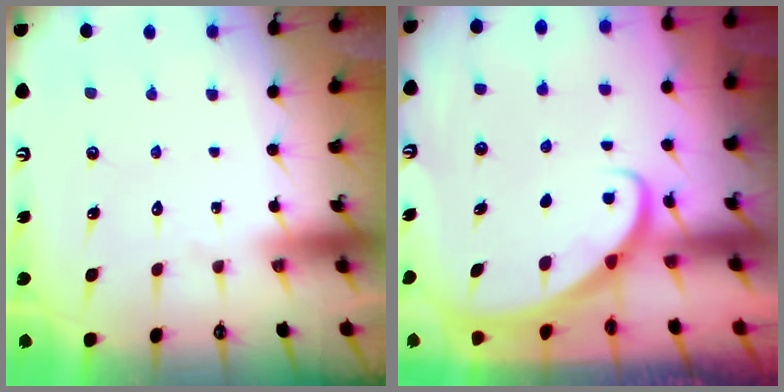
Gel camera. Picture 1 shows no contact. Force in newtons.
{"total": 2.2, "press": 2.2, "slide": 0.2}